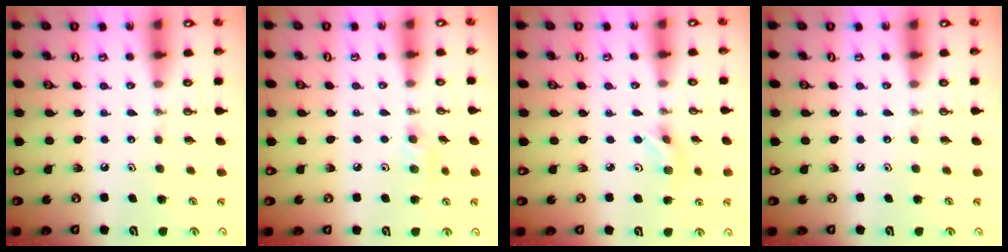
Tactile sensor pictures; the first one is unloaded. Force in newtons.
{"total": 8.3, "press": 7.1, "slide": 4.2}
{"total": 3.5, "press": 3.5, "slide": 0.8}
{"total": 0.0}